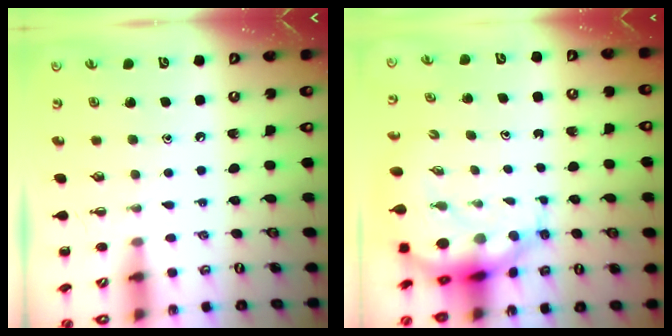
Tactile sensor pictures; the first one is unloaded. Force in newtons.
{"total": 9.2, "press": 8.8, "slide": 2.8}